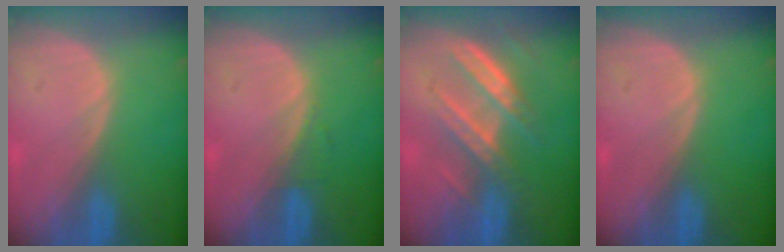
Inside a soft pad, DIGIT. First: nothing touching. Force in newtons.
{"total": 0.7, "press": 0.7, "slide": 0.1}
{"total": 7.3, "press": 6.8, "slide": 2.8}
{"total": 0.0}